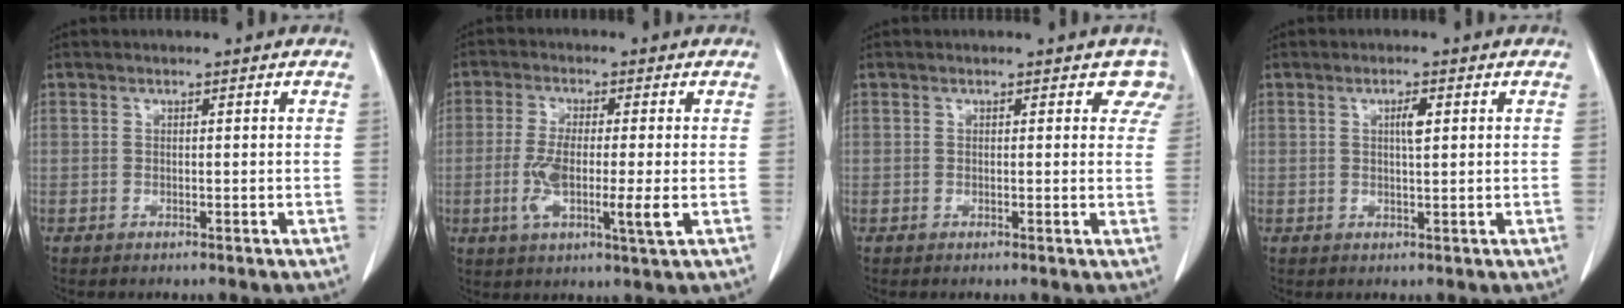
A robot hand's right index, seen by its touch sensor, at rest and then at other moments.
{"total": 8.4, "force": [-1.6, 0.9, 8.2], "torque": [-0.155, -0.013, -0.032]}
{"total": 3.3, "force": [2.6, 2.0, 0.7], "torque": [0.022, -0.005, 0.004]}
{"total": 2.2, "force": [0.7, 0.4, 2.1], "torque": [-0.037, 0.000, 0.011]}